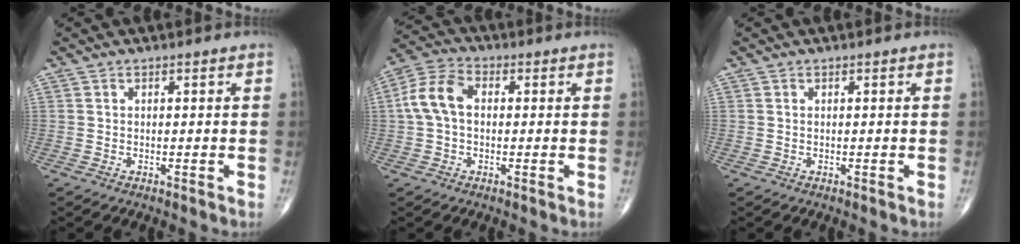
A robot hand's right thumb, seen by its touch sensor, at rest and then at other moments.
{"total": 8.0, "force": [0.5, 5.2, 6.1], "torque": [-0.128, 0.027, 0.002]}
{"total": 0.0}